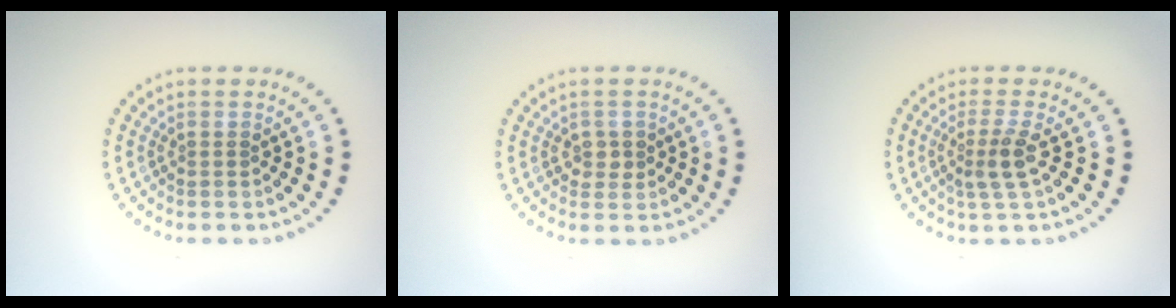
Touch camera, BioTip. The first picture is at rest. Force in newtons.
{"total": 1.5, "press": 1.4, "slide": 0.4}
{"total": 2.5, "press": 1.9, "slide": 1.5}